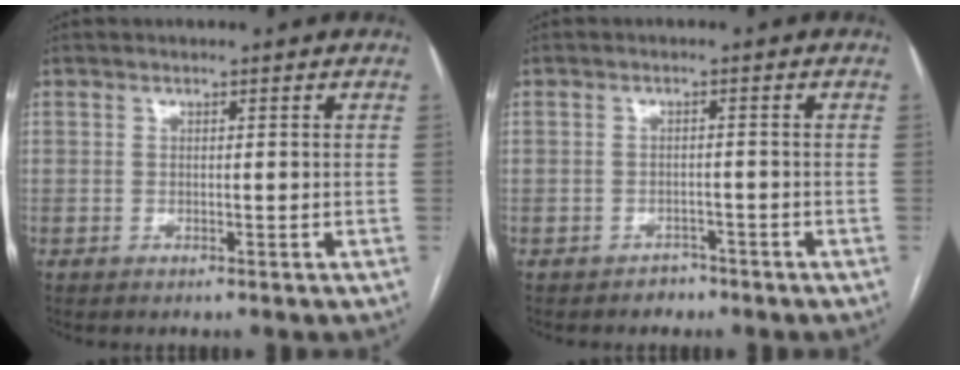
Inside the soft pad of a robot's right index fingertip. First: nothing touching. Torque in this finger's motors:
{"motor_torque": [-0.10, 0.03, -0.15, -0.05]}